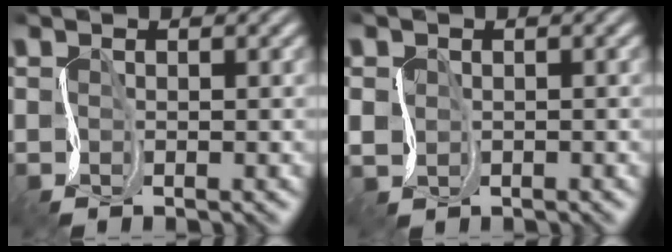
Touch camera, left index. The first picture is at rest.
{"total": 1.3, "force": [-0.1, 1.2, 0.6], "torque": [-0.022, -0.002, -0.002]}